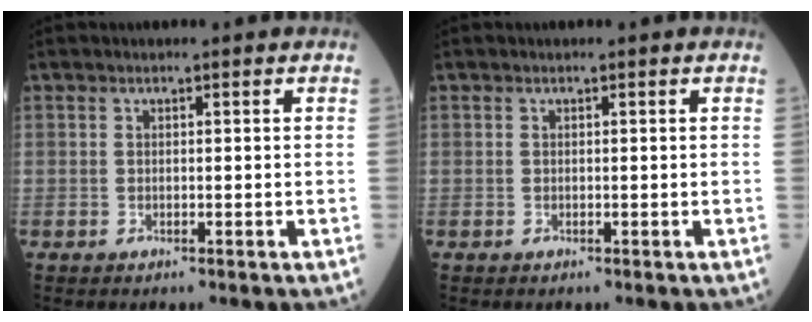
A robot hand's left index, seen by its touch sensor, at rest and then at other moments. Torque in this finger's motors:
{"motor_torque": [0.00, 0.00, 0.00, 0.01]}